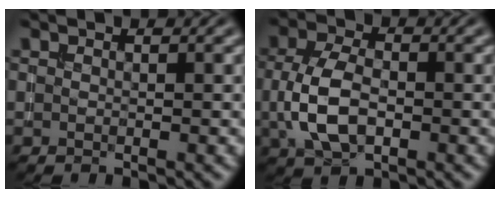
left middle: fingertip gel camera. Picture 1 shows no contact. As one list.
[{"total": 5.3, "force": [-0.7, 3.2, 4.2], "torque": [-0.094, -0.003, -0.017]}]